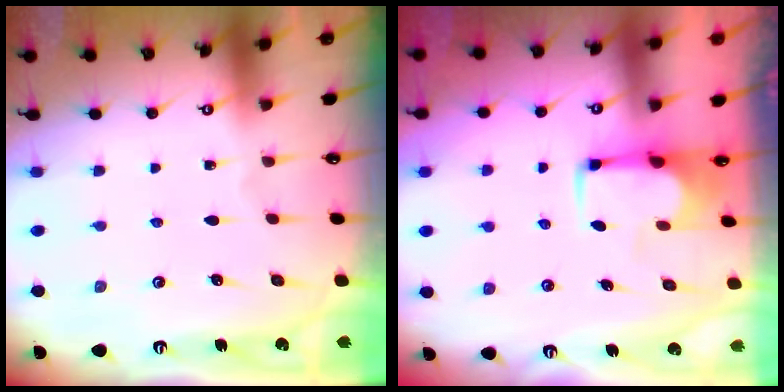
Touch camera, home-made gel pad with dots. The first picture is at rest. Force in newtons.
{"total": 1.9, "press": 1.7, "slide": 0.8}